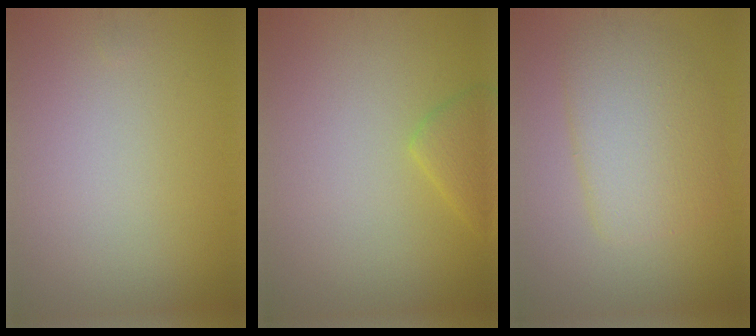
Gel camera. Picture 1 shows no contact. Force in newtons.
{"total": 2.0, "press": 1.9, "slide": 0.2}
{"total": 5.1, "press": 5.1, "slide": 0.2}